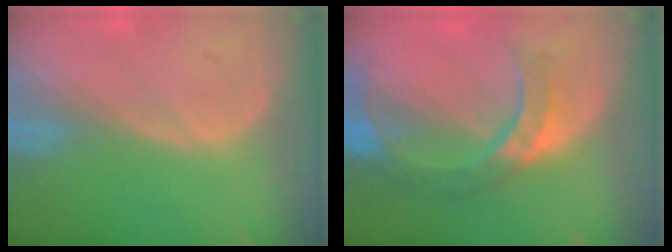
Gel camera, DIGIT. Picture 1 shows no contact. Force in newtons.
{"total": 8.9, "press": 7.9, "slide": 4.0}